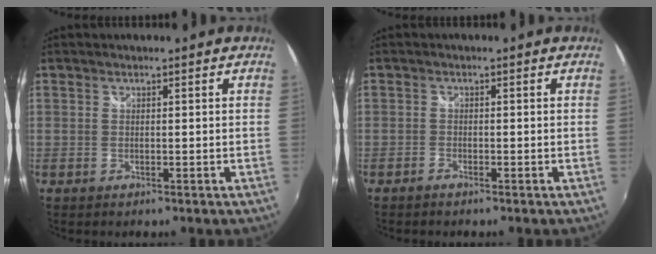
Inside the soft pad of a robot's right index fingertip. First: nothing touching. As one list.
[{"total": 1.0, "force": [-0.9, 0.3, 0.3], "torque": [-0.012, -0.002, -0.022]}]